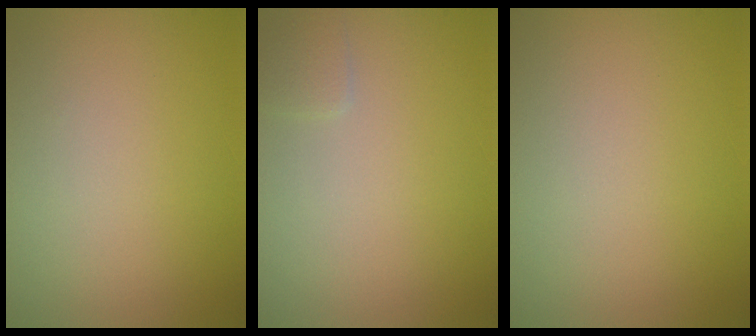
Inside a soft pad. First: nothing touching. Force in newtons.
{"total": 0.9, "press": 0.9, "slide": 0.1}
{"total": 0.0}